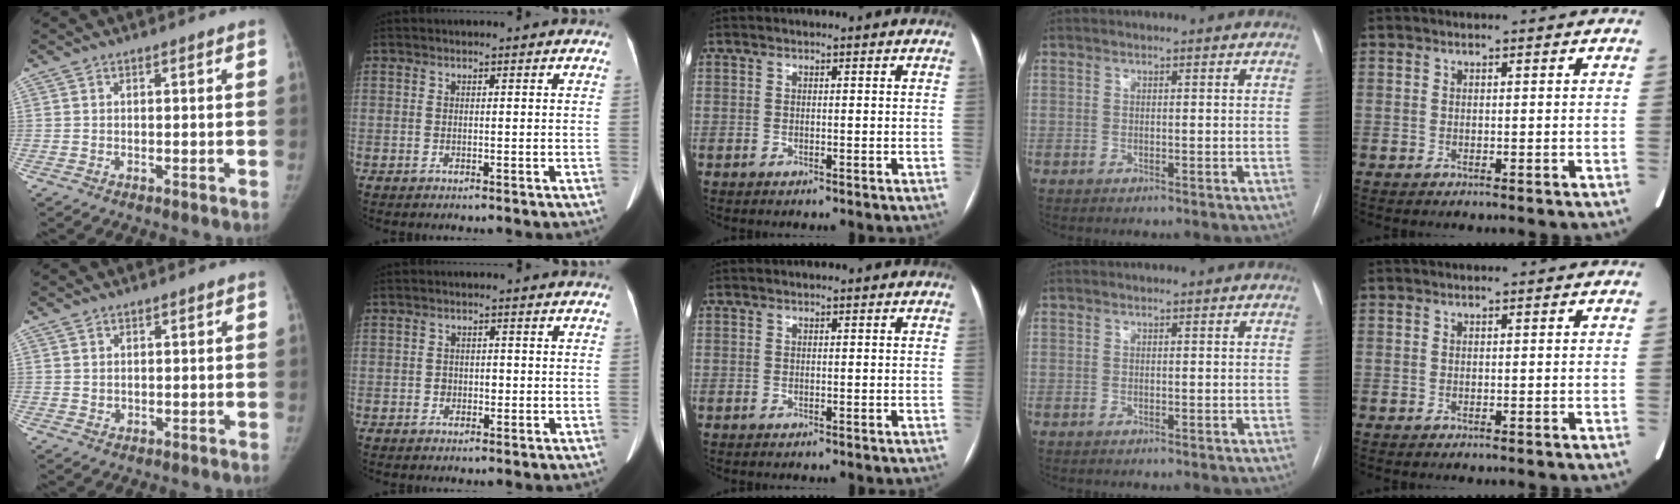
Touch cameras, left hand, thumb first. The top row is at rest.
{"thumb": {"total": 1.1, "force": [0.6, 0.9, 0.1], "torque": [0.010, -0.003, 0.006]}, "index": {"total": 1.4, "force": [-0.2, 1.2, 0.7], "torque": [-0.010, 0.003, -0.004]}}